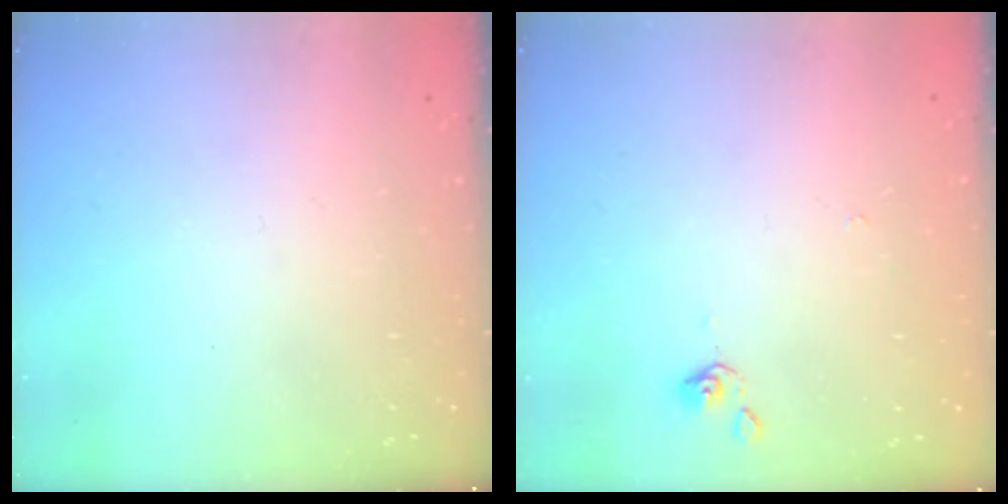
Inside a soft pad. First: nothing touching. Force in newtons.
{"total": 0.0}